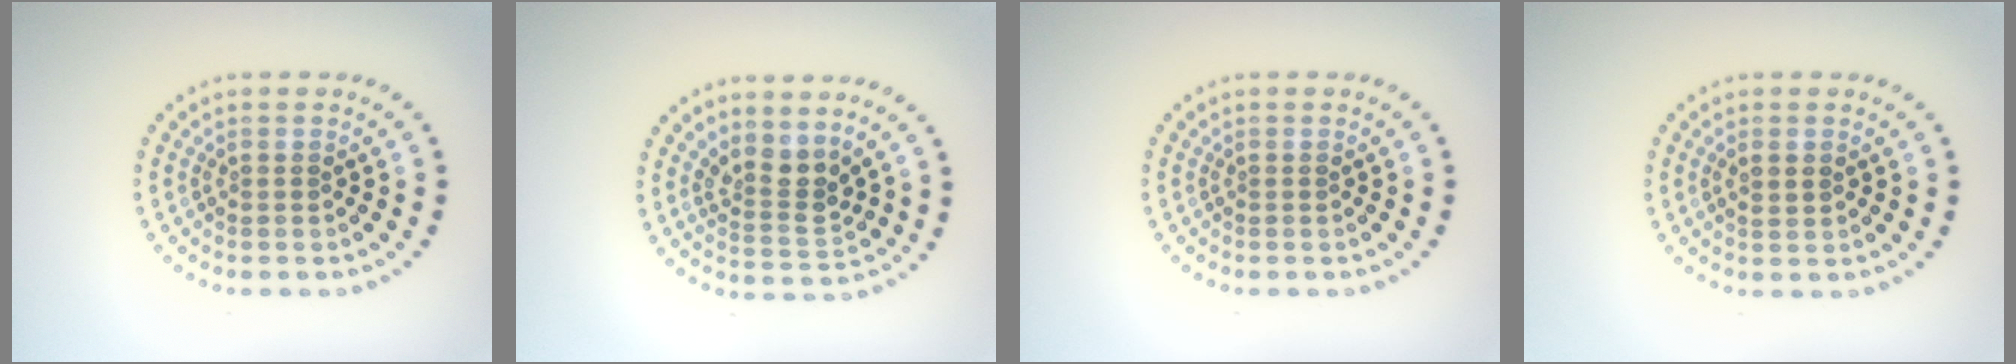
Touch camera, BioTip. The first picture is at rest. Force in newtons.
{"total": 2.8, "press": 2.1, "slide": 1.8}
{"total": 0.0}
{"total": 0.9, "press": 0.9, "slide": 0.2}